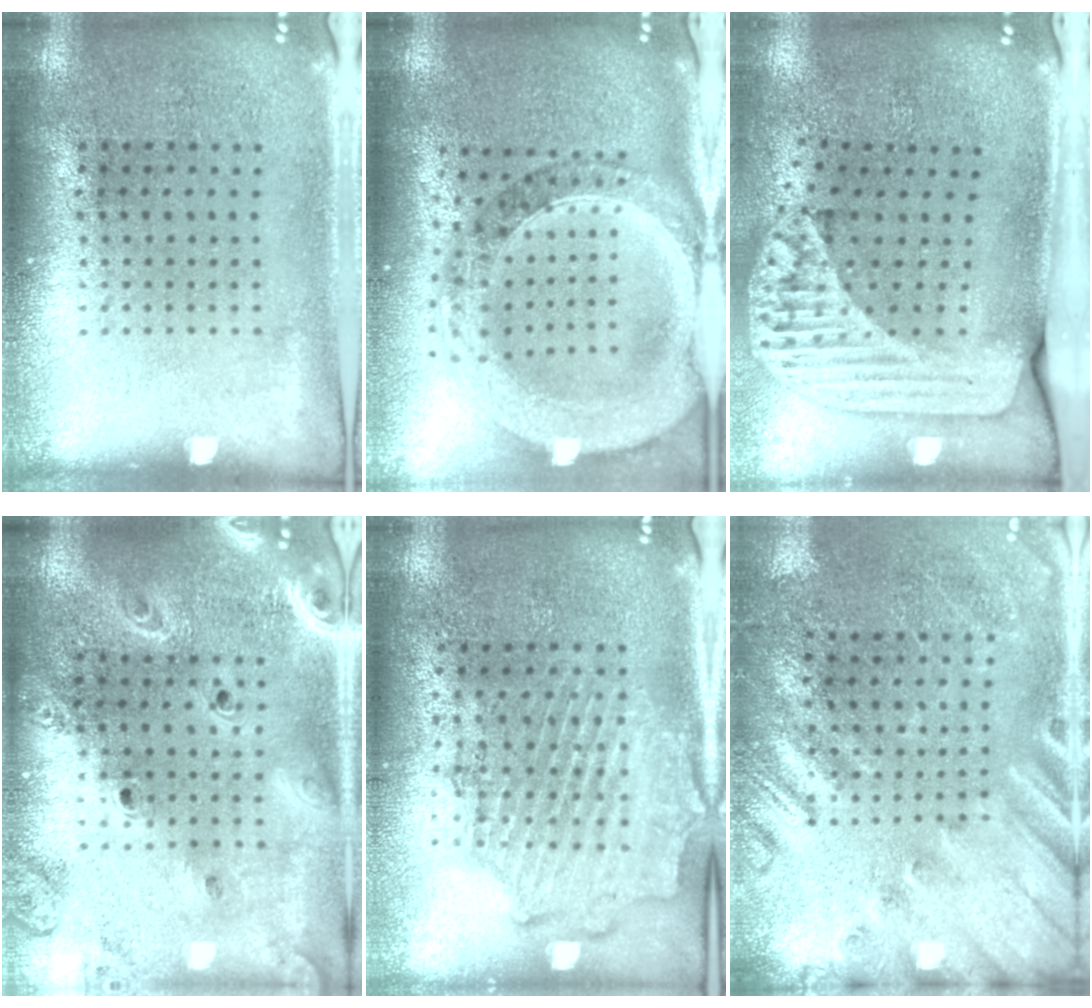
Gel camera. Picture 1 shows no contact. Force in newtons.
{"total": 1.9, "press": 1.8, "slide": 0.7}
{"total": 2.3, "press": 1.7, "slide": 1.5}
{"total": 2.5, "press": 2.2, "slide": 1.2}
{"total": 1.9, "press": 1.7, "slide": 0.8}
{"total": 2.4, "press": 2.0, "slide": 1.3}